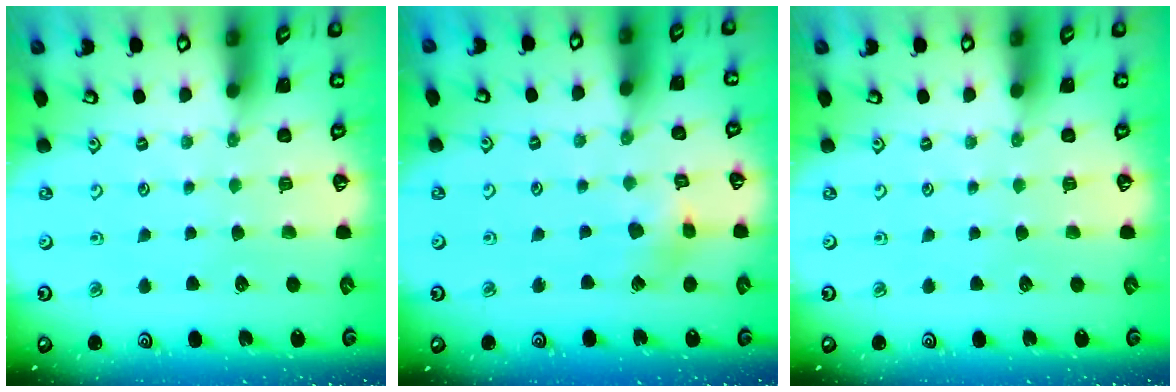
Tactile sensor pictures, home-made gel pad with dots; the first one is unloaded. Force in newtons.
{"total": 5.1, "press": 5.0, "slide": 0.5}
{"total": 0.0}